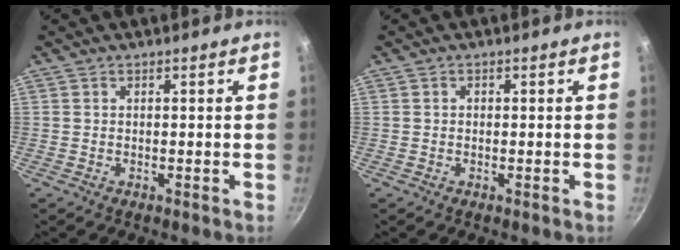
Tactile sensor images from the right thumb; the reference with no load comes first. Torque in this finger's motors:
{"motor_torque": [-0.18, -0.08, -0.03, 0.10, -0.02]}